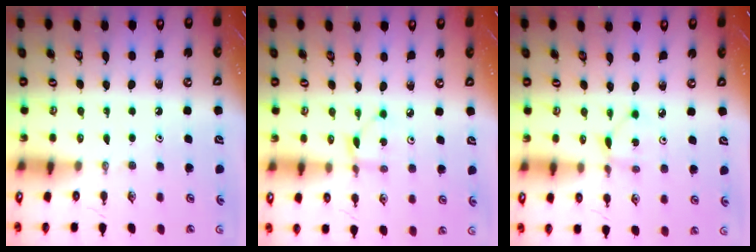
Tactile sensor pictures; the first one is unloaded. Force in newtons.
{"total": 2.6, "press": 2.6, "slide": 0.3}
{"total": 2.9, "press": 2.9, "slide": 0.2}